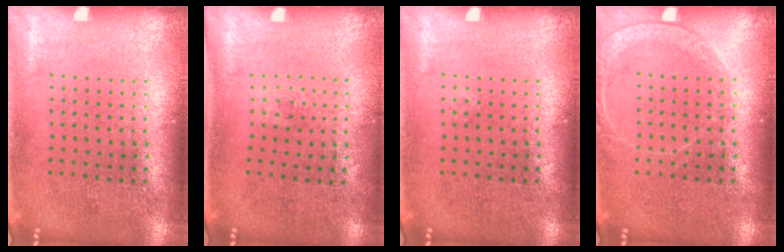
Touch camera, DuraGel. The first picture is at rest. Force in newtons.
{"total": 0.5, "press": 0.3, "slide": 0.4}
{"total": 0.0}
{"total": 1.5, "press": 1.4, "slide": 0.4}